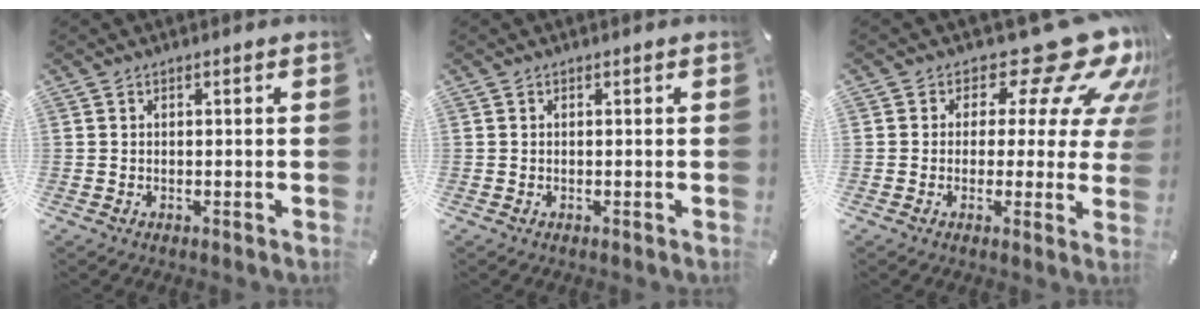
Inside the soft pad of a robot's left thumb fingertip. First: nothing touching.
{"total": 0.0}
{"total": 18.4, "force": [10.1, 8.6, 12.8], "torque": [-0.163, -0.071, 0.159]}